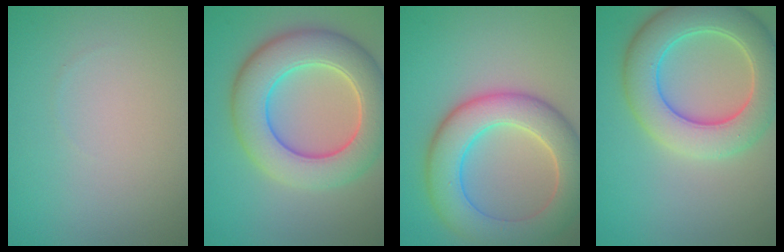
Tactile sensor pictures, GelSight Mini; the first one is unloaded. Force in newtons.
{"total": 9.1, "press": 9.1, "slide": 0.2}
{"total": 8.8, "press": 8.8, "slide": 0.6}
{"total": 8.3, "press": 8.3, "slide": 0.3}